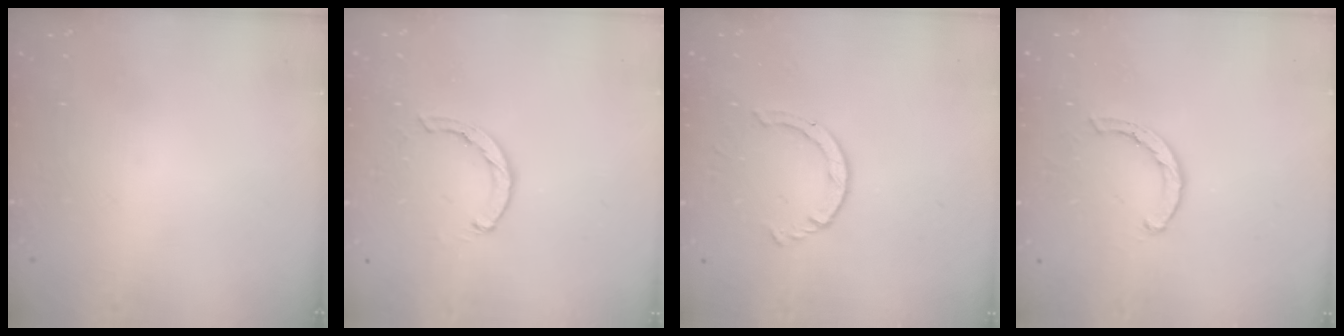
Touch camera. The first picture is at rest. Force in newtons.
{"total": 2.1, "press": 2.1, "slide": 0.3}
{"total": 2.3, "press": 2.3, "slide": 0.2}
{"total": 2.1, "press": 2.1, "slide": 0.1}